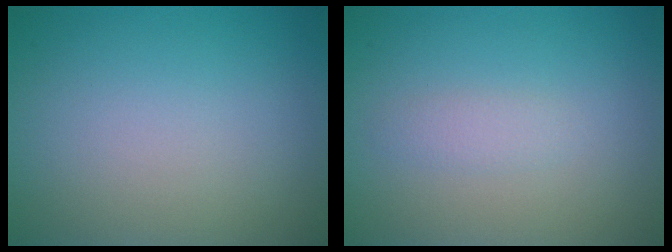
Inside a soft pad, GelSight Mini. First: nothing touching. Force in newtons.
{"total": 1.1, "press": 1.1, "slide": 0.1}